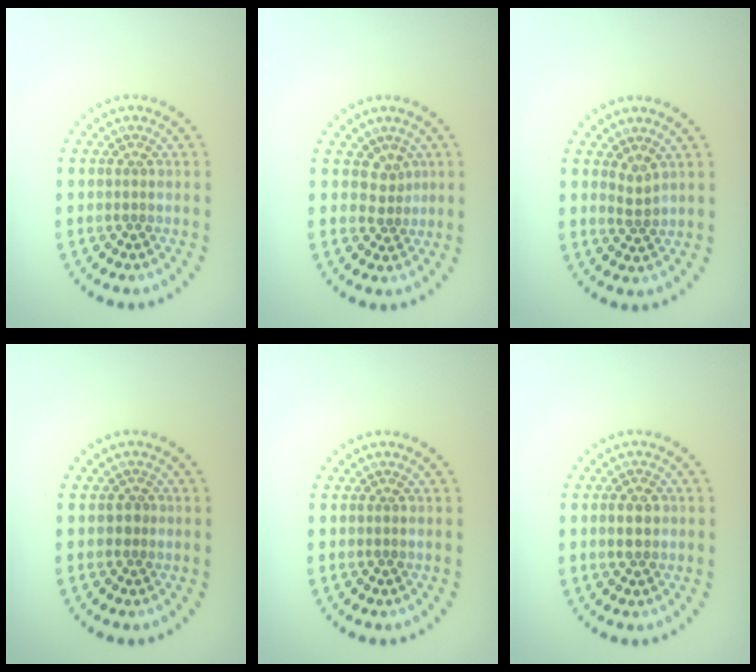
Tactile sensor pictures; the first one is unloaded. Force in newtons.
{"total": 1.7, "press": 1.1, "slide": 1.3}
{"total": 1.2, "press": 0.9, "slide": 0.8}
{"total": 1.0, "press": 0.8, "slide": 0.5}
{"total": 0.0}
{"total": 1.8, "press": 1.8, "slide": 0.1}